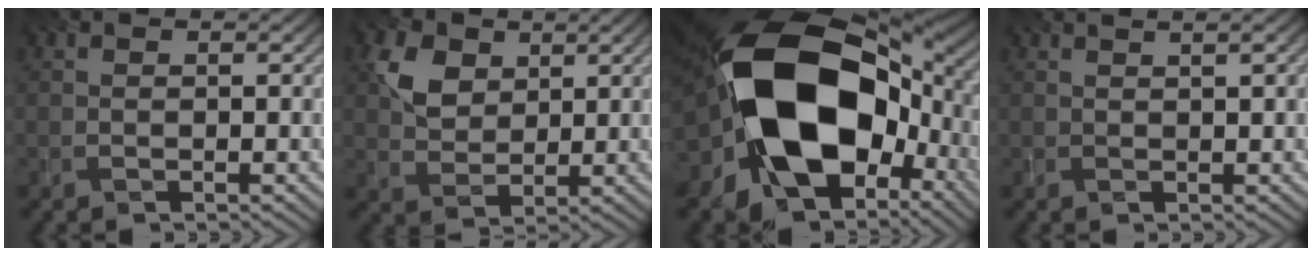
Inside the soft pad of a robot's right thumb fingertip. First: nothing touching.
{"total": 5.8, "force": [2.5, 4.0, 3.3], "torque": [-0.077, 0.003, 0.045]}
{"total": 20.1, "force": [-3.1, 13.3, 14.7], "torque": [-0.299, -0.025, -0.045]}
{"total": 1.2, "force": [0.9, -0.4, 0.6], "torque": [-0.010, 0.002, 0.017]}